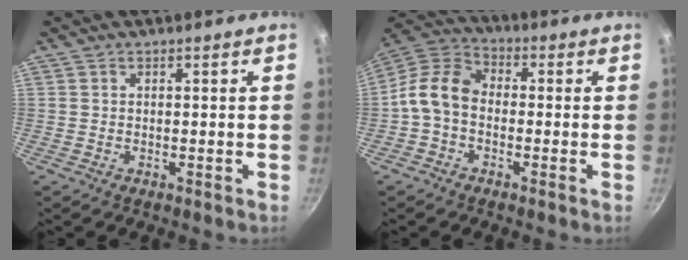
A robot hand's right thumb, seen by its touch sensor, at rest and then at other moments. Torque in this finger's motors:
{"motor_torque": [1.33, 1.71, 0.94, -0.68, 0.38]}